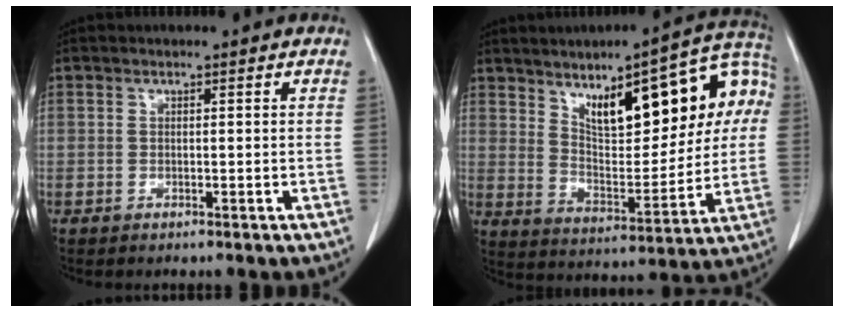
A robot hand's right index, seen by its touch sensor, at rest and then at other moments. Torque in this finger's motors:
{"motor_torque": [1.22, 0.91, 0.42, 0.09]}